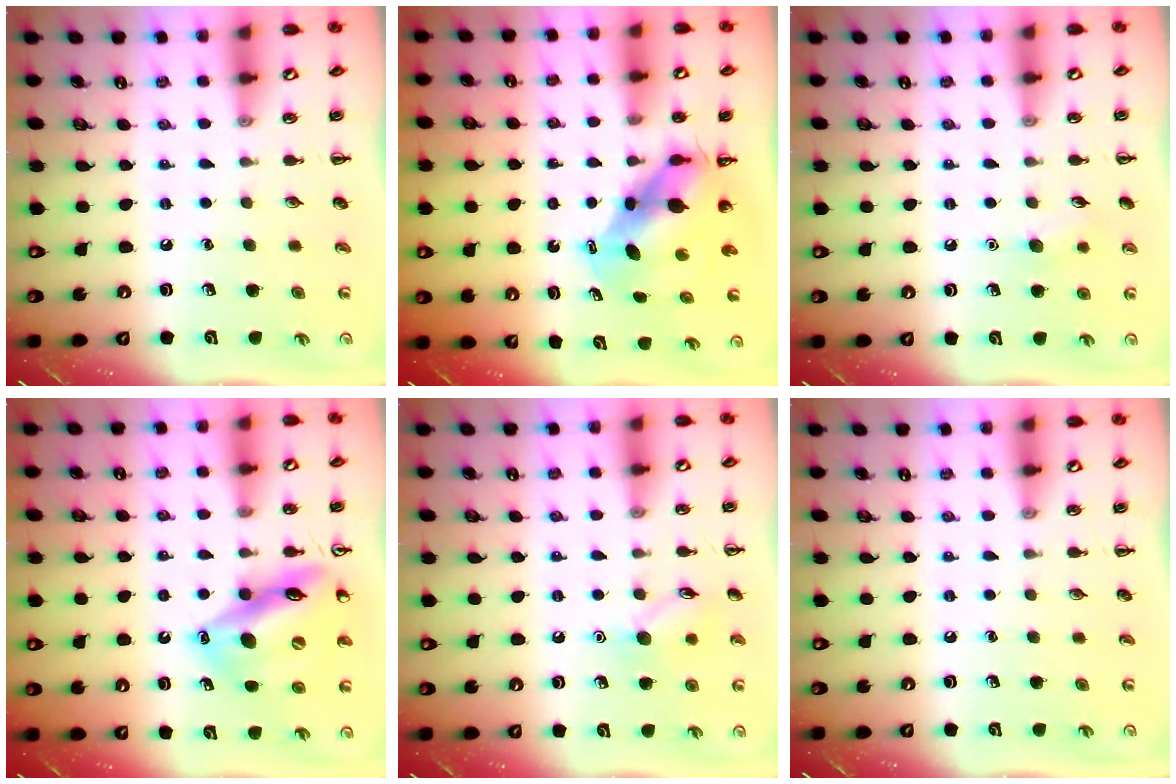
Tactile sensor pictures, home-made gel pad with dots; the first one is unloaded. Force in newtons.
{"total": 6.4, "press": 6.2, "slide": 1.6}
{"total": 6.0, "press": 5.8, "slide": 1.5}
{"total": 15.9, "press": 15.6, "slide": 3.0}
{"total": 8.4, "press": 8.4, "slide": 0.8}
{"total": 0.0}